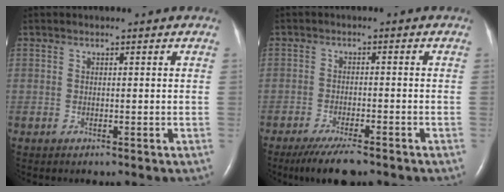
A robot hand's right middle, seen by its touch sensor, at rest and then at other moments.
{"total": 7.1, "force": [-5.5, 1.3, 4.2], "torque": [-0.072, -0.016, -0.089]}